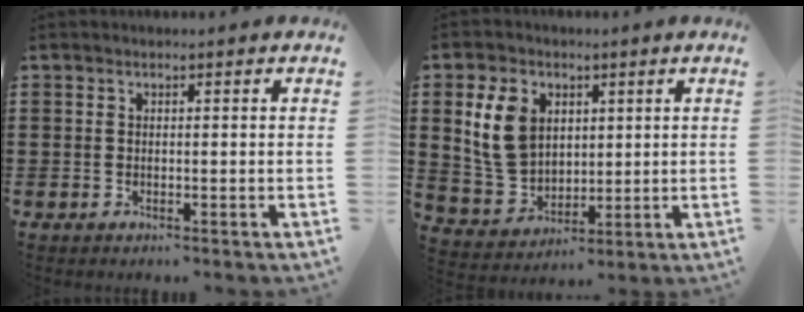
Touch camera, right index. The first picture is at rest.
{"total": 9.7, "force": [2.4, 7.5, 5.6], "torque": [-0.145, 0.016, 0.044]}